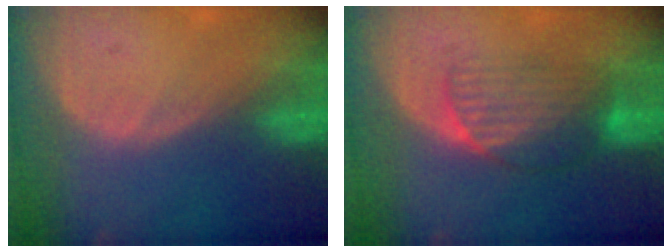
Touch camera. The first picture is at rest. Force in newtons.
{"total": 6.7, "press": 6.3, "slide": 2.3}